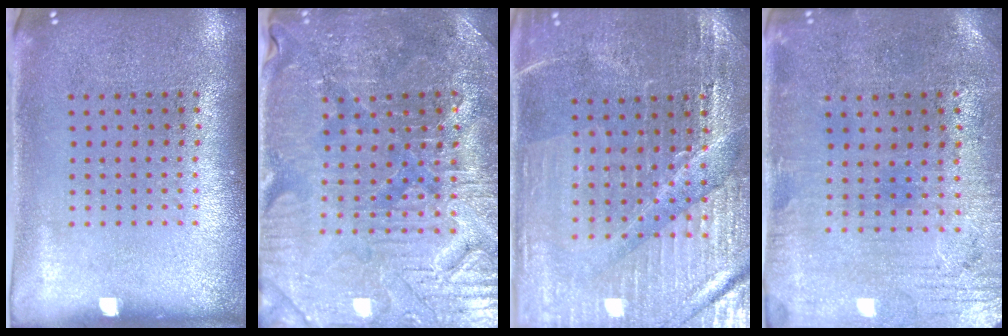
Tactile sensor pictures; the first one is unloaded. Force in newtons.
{"total": 3.5, "press": 3.5, "slide": 0.5}
{"total": 3.4, "press": 3.3, "slide": 0.4}
{"total": 0.6, "press": 0.4, "slide": 0.5}